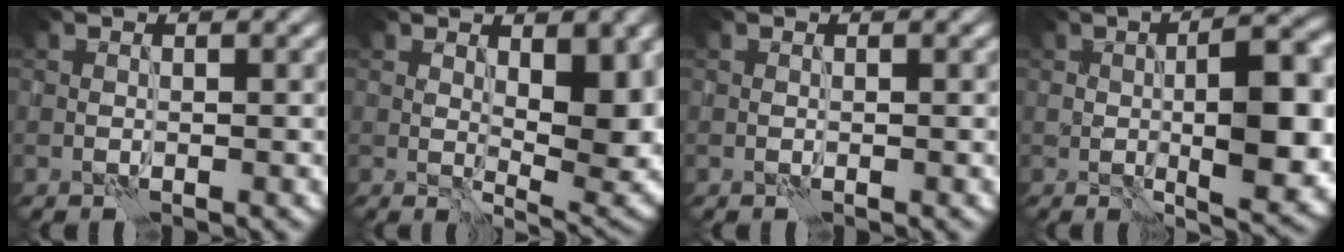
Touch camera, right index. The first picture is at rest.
{"total": 8.0, "force": [1.6, 3.2, 7.1], "torque": [-0.102, -0.009, 0.032]}
{"total": 0.0}
{"total": 10.0, "force": [-0.2, 3.4, 9.4], "torque": [-0.138, -0.003, 0.001]}